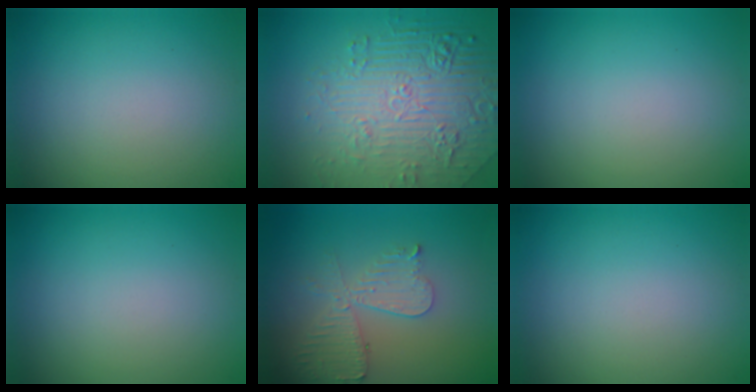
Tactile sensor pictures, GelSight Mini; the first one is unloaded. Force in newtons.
{"total": 8.6, "press": 6.0, "slide": 6.1}
{"total": 0.0}
{"total": 0.0}
{"total": 4.4, "press": 3.9, "slide": 2.0}
{"total": 0.0}